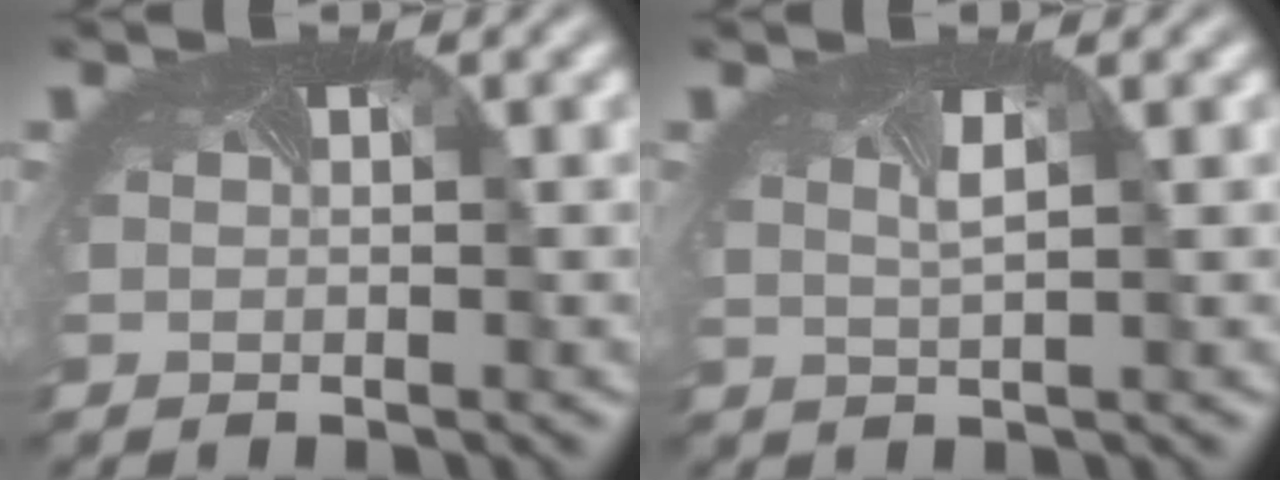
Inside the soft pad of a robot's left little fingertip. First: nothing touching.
{"total": 1.0, "force": [0.2, 0.1, 1.0], "torque": [-0.023, -0.007, 0.008]}